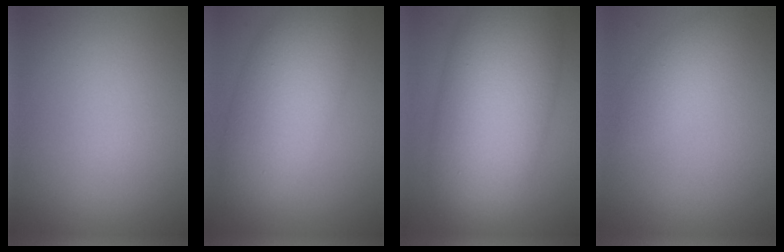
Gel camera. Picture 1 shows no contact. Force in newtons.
{"total": 7.8, "press": 7.8, "slide": 0.3}
{"total": 12.7, "press": 12.7, "slide": 0.3}
{"total": 2.5, "press": 2.5, "slide": 0.1}